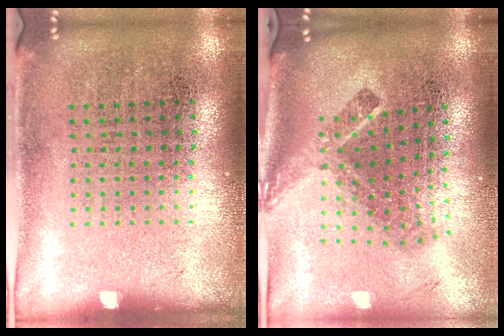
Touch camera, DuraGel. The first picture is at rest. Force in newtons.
{"total": 2.2, "press": 1.5, "slide": 1.7}